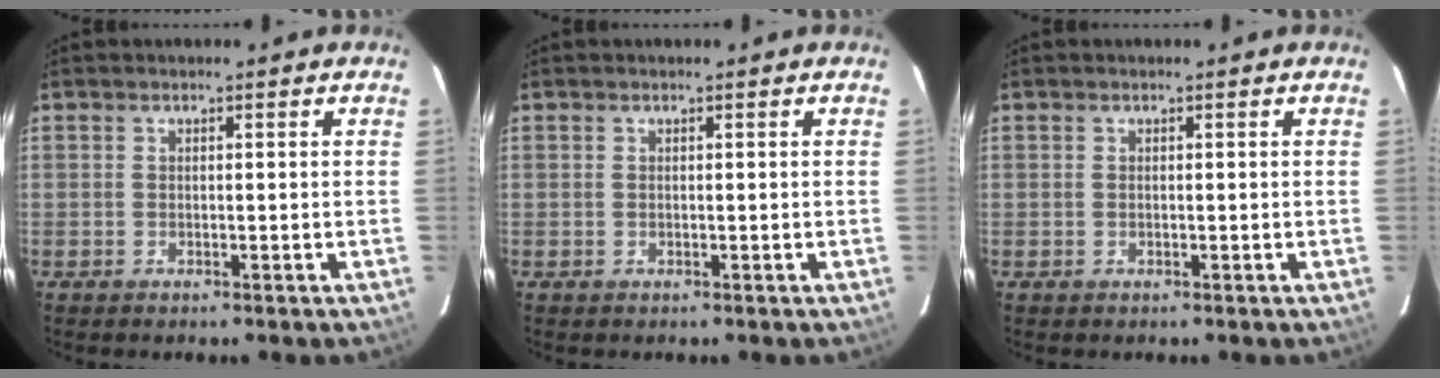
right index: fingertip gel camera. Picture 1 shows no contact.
{"total": 0.0}
{"total": 0.0}